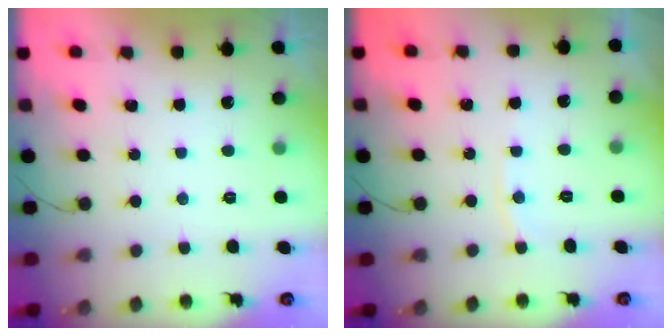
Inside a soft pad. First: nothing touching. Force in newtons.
{"total": 4.1, "press": 4.1, "slide": 0.4}